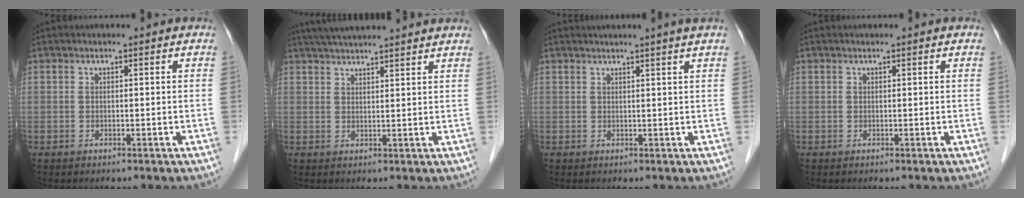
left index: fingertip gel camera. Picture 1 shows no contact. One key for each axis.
{"total": 12.1, "fx": 10.9, "fy": 0.2, "fz": 5.2, "tx": -0.087, "ty": 0.035, "tz": 0.147}
{"total": 2.7, "fx": 2.2, "fy": -1.0, "fz": 1.3, "tx": -0.024, "ty": 0.000, "tz": 0.031}
{"total": 0.0}